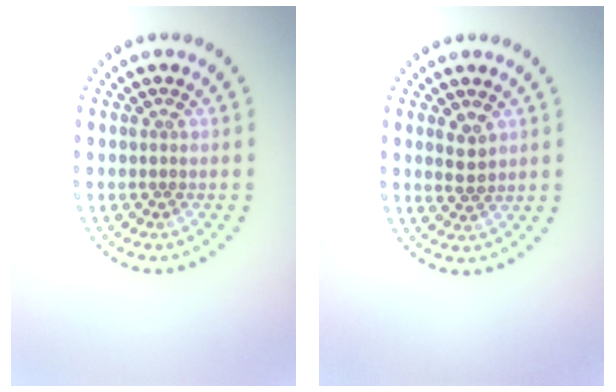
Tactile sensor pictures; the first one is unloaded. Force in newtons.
{"total": 1.9, "press": 1.8, "slide": 0.6}